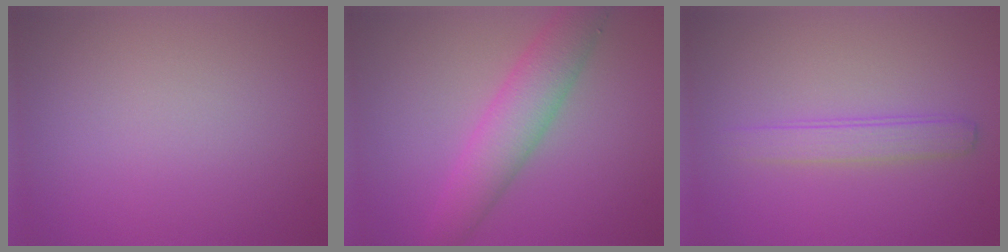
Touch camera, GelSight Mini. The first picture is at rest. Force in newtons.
{"total": 4.8, "press": 4.8, "slide": 0.1}
{"total": 2.1, "press": 2.1, "slide": 0.1}